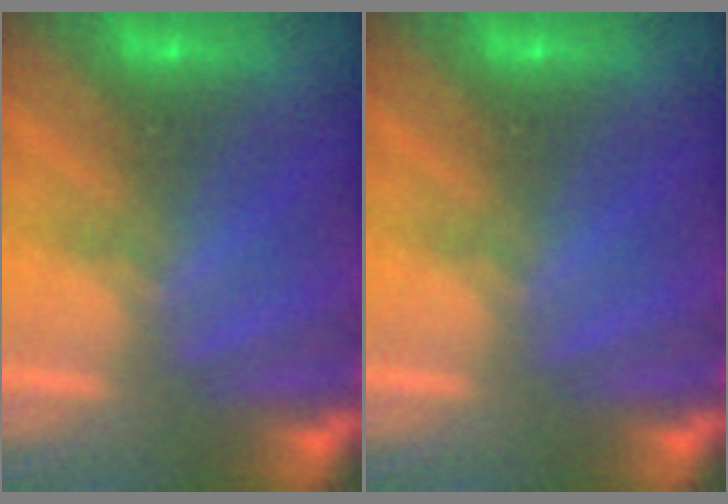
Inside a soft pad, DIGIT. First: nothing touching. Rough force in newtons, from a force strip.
{"total": 0.0}